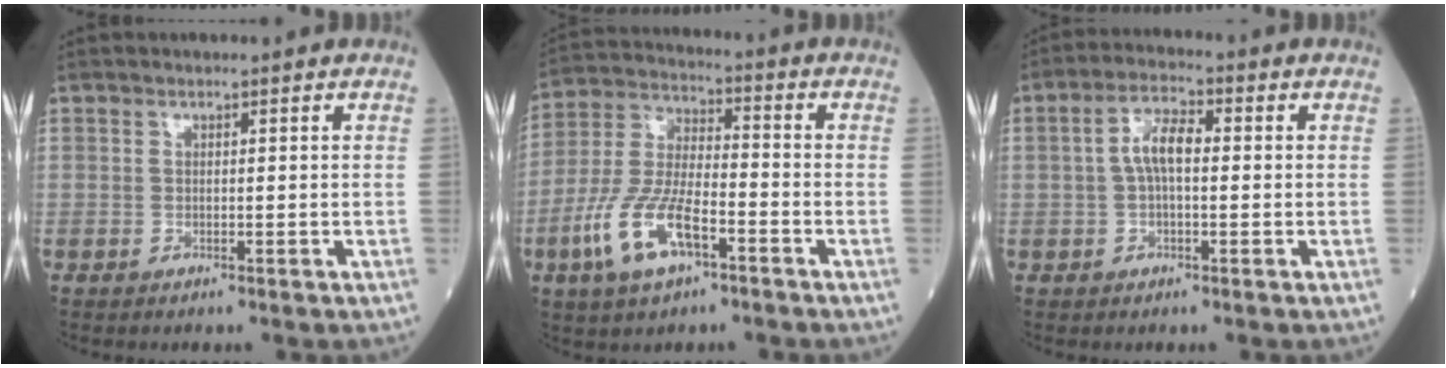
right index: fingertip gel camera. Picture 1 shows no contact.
{"total": 12.2, "force": [-5.5, 4.3, 10.0], "torque": [-0.222, 0.000, -0.103]}
{"total": 5.3, "force": [0.3, 1.9, 4.9], "torque": [-0.102, 0.016, 0.003]}